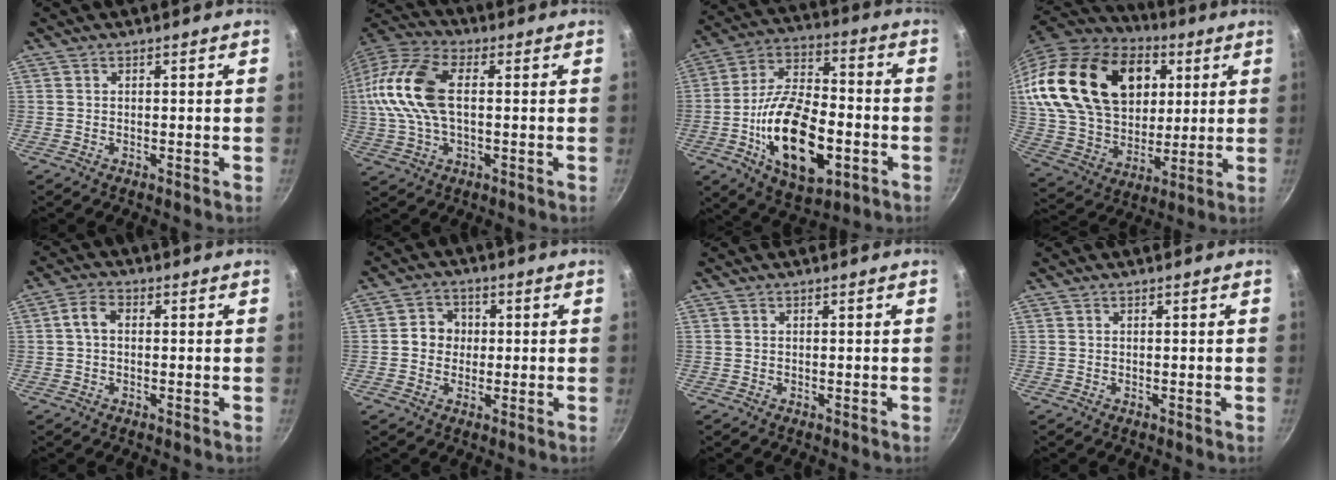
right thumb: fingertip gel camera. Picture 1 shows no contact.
{"total": 16.5, "force": [1.6, 9.2, 13.6], "torque": [-0.275, 0.026, 0.017]}
{"total": 21.8, "force": [-5.9, 11.3, 17.7], "torque": [-0.297, 0.027, -0.101]}
{"total": 30.6, "force": [10.5, 20.7, 20.0], "torque": [-0.352, -0.009, 0.192]}
{"total": 3.7, "force": [0.2, 2.5, 2.6], "torque": [-0.052, 0.012, -0.002]}
{"total": 5.2, "force": [0.1, 4.7, 2.0], "torque": [0.000, 0.009, -0.008]}
{"total": 0.0}
{"total": 0.0}